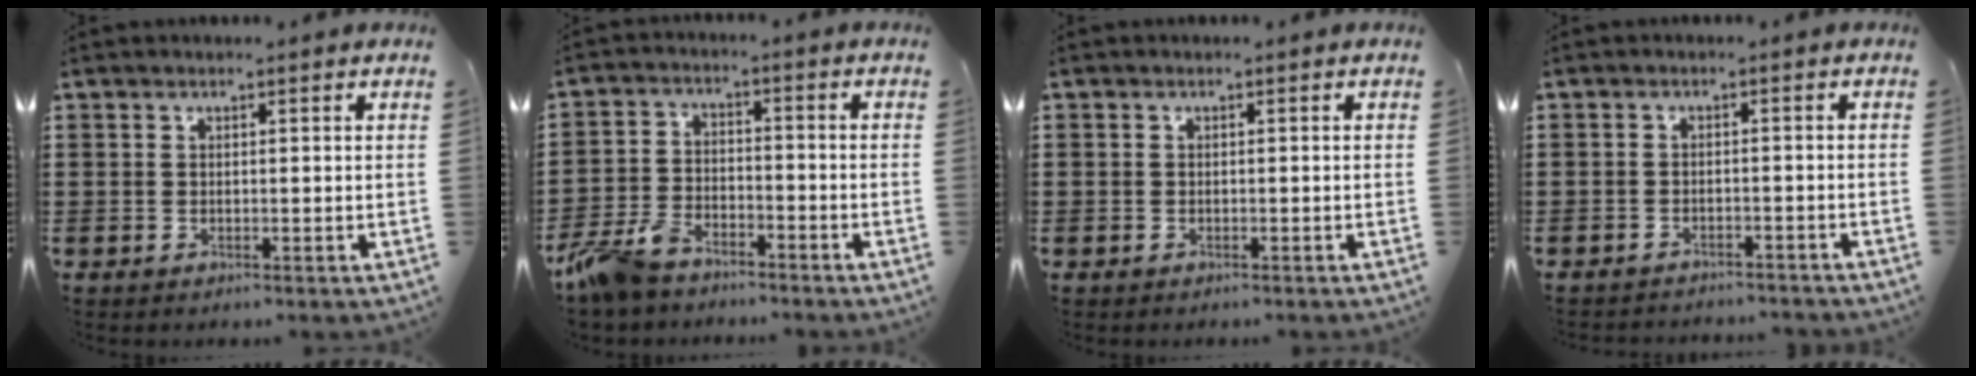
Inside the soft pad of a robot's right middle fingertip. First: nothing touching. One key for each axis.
{"total": 6.9, "fx": -6.0, "fy": 2.5, "fz": 2.4, "tx": -0.075, "ty": 0.003, "tz": -0.123}
{"total": 0.6, "fx": -0.3, "fy": 0.5, "fz": 0.1, "tx": -0.002, "ty": 0.002, "tz": -0.007}
{"total": 2.2, "fx": -2.1, "fy": 0.2, "fz": -0.3, "tx": -0.003, "ty": 0.000, "tz": -0.048}